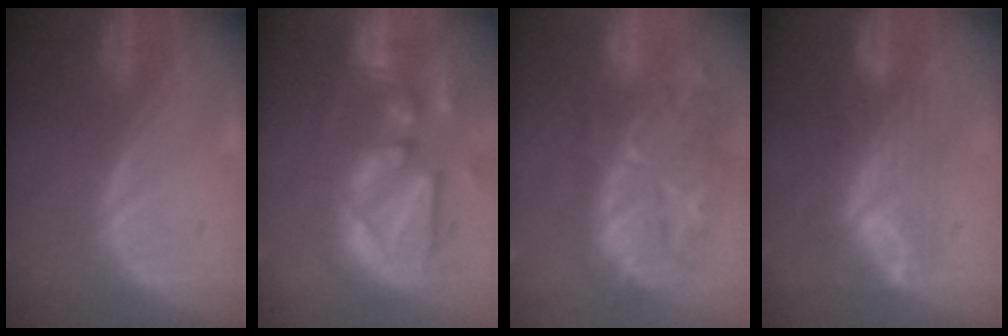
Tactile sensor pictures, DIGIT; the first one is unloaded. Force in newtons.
{"total": 13.3, "press": 11.4, "slide": 6.9}
{"total": 12.4, "press": 11.2, "slide": 5.3}
{"total": 7.9, "press": 6.6, "slide": 4.3}